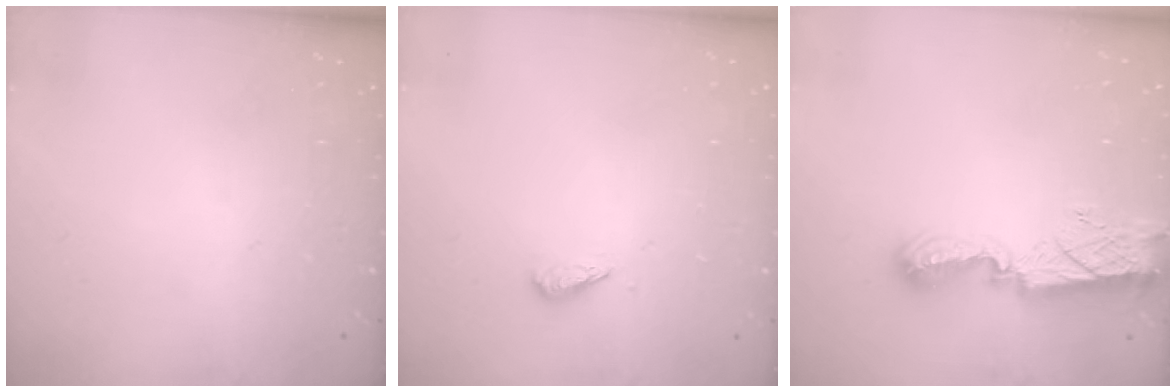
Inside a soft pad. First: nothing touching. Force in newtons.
{"total": 3.0, "press": 2.9, "slide": 0.6}
{"total": 9.4, "press": 9.4, "slide": 0.8}